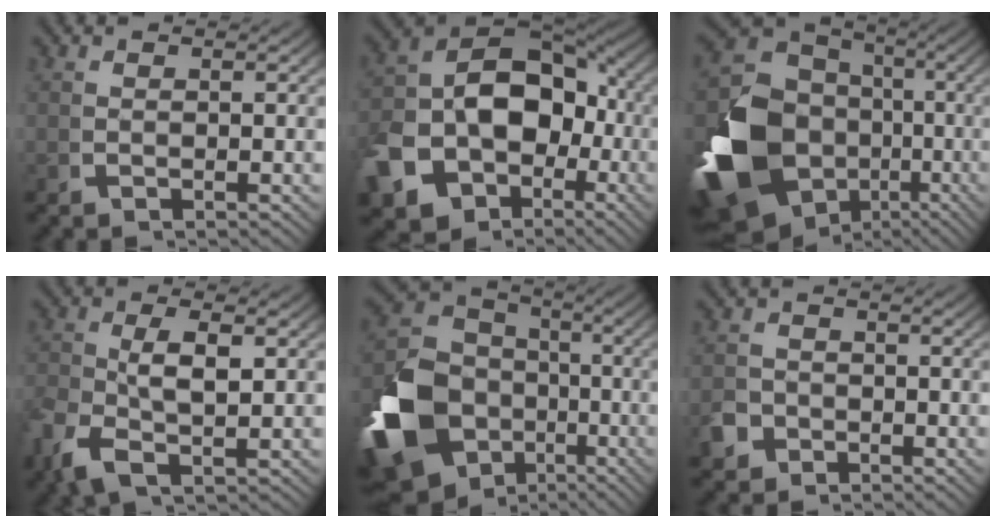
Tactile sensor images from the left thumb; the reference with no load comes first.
{"total": 18.8, "force": [-4.0, 14.3, 11.5], "torque": [-0.254, -0.072, -0.043]}
{"total": 19.2, "force": [-3.1, 14.1, 12.6], "torque": [-0.298, -0.077, -0.022]}
{"total": 4.6, "force": [-1.0, 2.4, 3.8], "torque": [-0.089, -0.013, -0.010]}
{"total": 16.8, "force": [-3.8, 13.1, 9.9], "torque": [-0.237, -0.064, -0.041]}
{"total": 3.2, "force": [-2.0, 2.4, 0.5], "torque": [-0.021, -0.016, -0.032]}